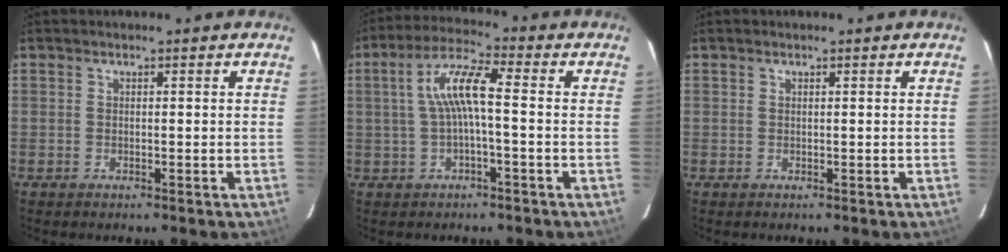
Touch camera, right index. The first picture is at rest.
{"total": 7.4, "force": [-0.3, 1.1, 7.3], "torque": [-0.153, 0.017, -0.002]}
{"total": 0.0}